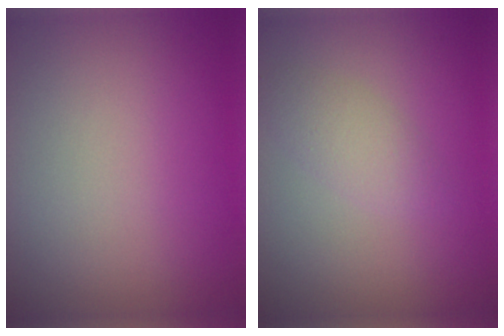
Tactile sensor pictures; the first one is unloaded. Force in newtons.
{"total": 2.0, "press": 2.0, "slide": 0.1}